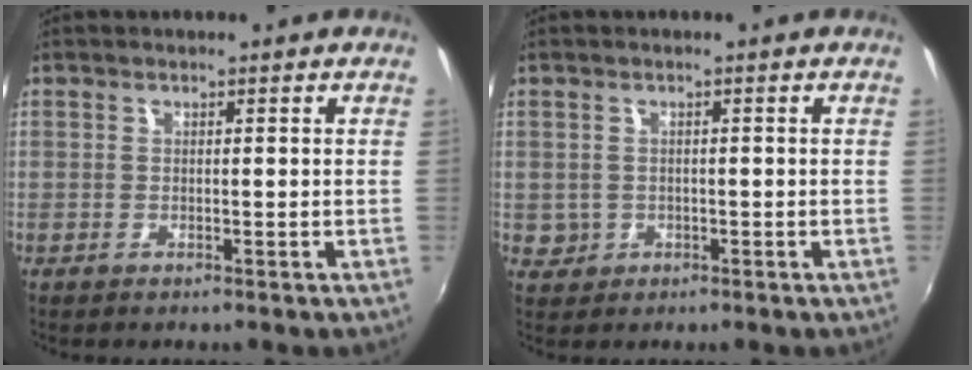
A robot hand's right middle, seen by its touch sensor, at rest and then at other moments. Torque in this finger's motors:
{"motor_torque": [0.14, -0.10, -0.03, -0.01]}